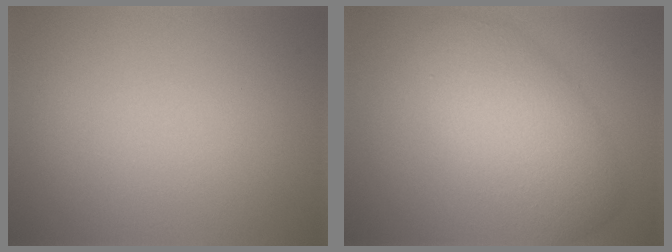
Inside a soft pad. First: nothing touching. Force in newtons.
{"total": 6.4, "press": 6.4, "slide": 0.3}